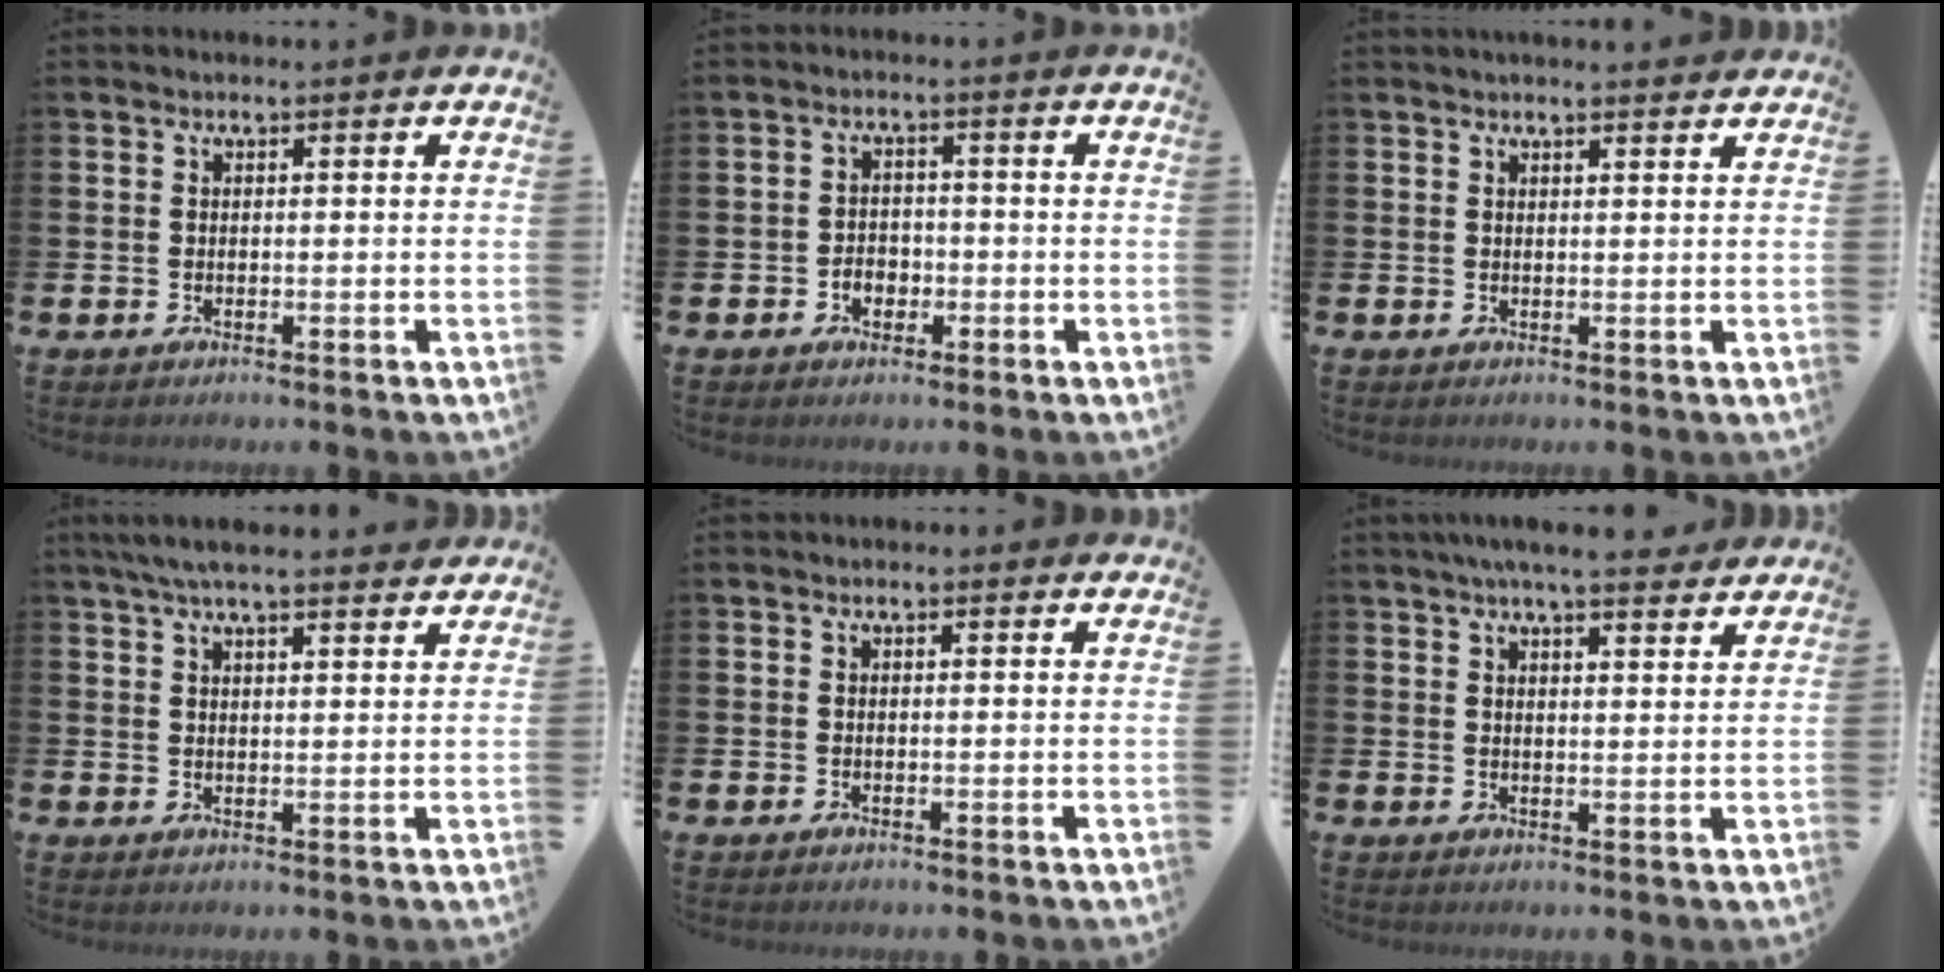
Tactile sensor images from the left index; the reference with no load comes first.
{"total": 2.4, "force": [-1.0, 1.9, 1.1], "torque": [-0.015, 0.000, -0.025]}
{"total": 1.5, "force": [1.5, -0.1, 0.1], "torque": [0.010, -0.011, 0.024]}
{"total": 5.5, "force": [5.0, 0.8, 2.1], "torque": [-0.052, -0.011, 0.091]}
{"total": 0.5, "force": [0.5, 0.2, 0.1], "torque": [-0.003, 0.003, 0.008]}
{"total": 5.4, "force": [5.1, 0.3, 1.9], "torque": [-0.036, -0.021, 0.089]}